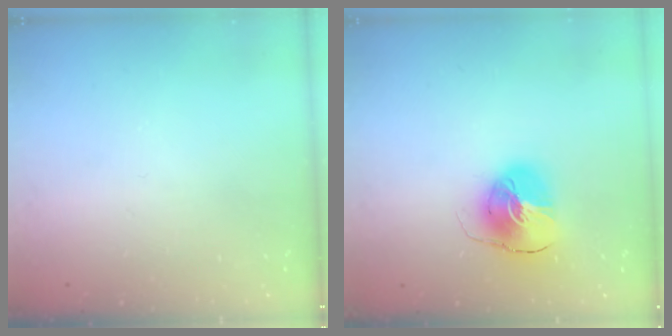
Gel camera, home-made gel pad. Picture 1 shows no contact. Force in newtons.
{"total": 9.3, "press": 9.2, "slide": 1.3}